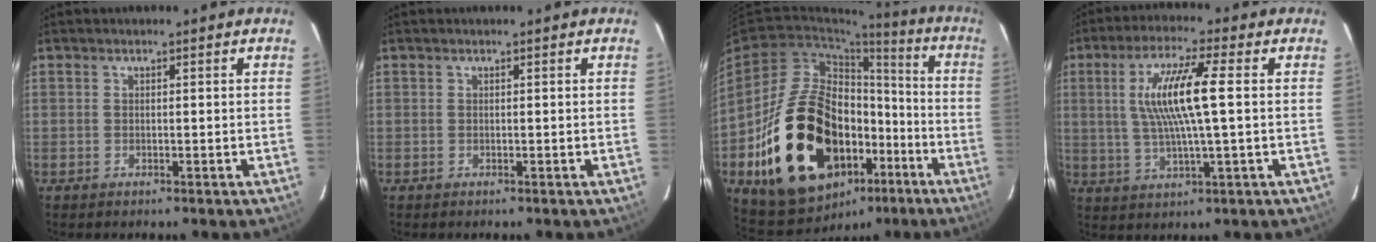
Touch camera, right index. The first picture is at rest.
{"total": 0.0}
{"total": 27.8, "force": [-9.3, 18.2, 19.0], "torque": [-0.364, 0.010, -0.113]}
{"total": 10.7, "force": [1.7, 0.2, 10.5], "torque": [-0.200, -0.002, 0.035]}